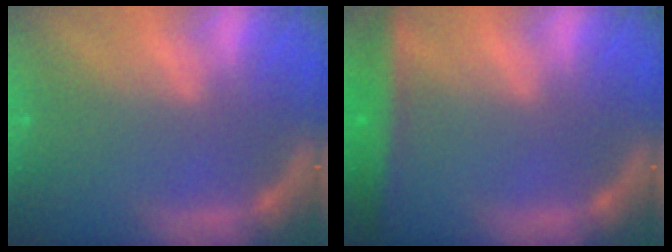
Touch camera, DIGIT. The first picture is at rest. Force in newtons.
{"total": 5.0}